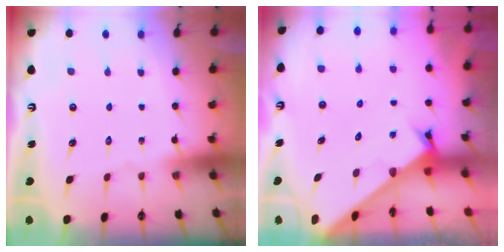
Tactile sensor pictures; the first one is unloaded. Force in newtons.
{"total": 2.2, "press": 2.2, "slide": 0.2}